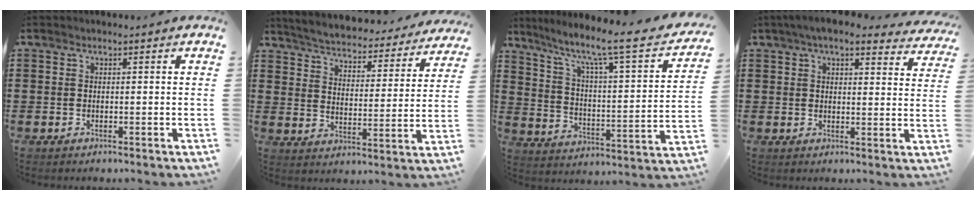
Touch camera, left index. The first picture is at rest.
{"total": 4.2, "force": [4.2, -0.2, 0.4], "torque": [-0.031, -0.036, 0.065]}
{"total": 8.0, "force": [5.9, 0.7, 5.3], "torque": [-0.120, -0.051, 0.086]}
{"total": 5.7, "force": [4.9, 1.4, 2.6], "torque": [-0.058, -0.009, 0.088]}